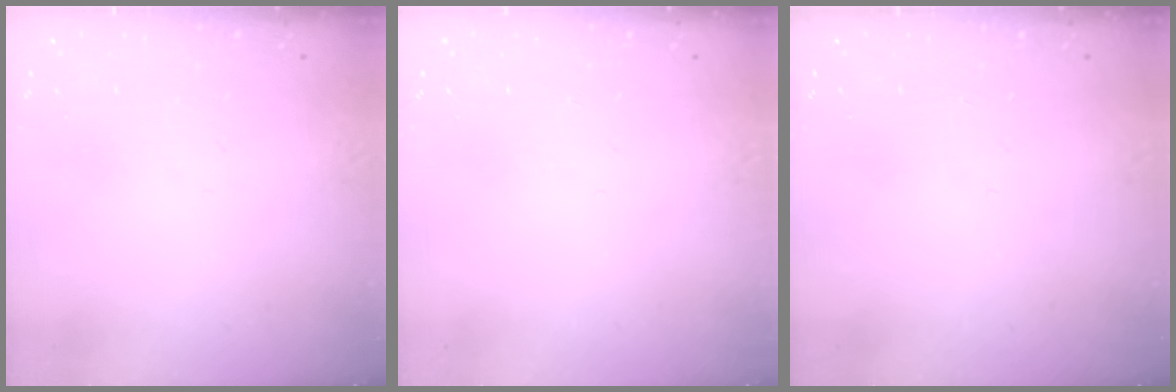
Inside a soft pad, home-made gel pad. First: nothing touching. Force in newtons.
{"total": 0.0}
{"total": 0.0}